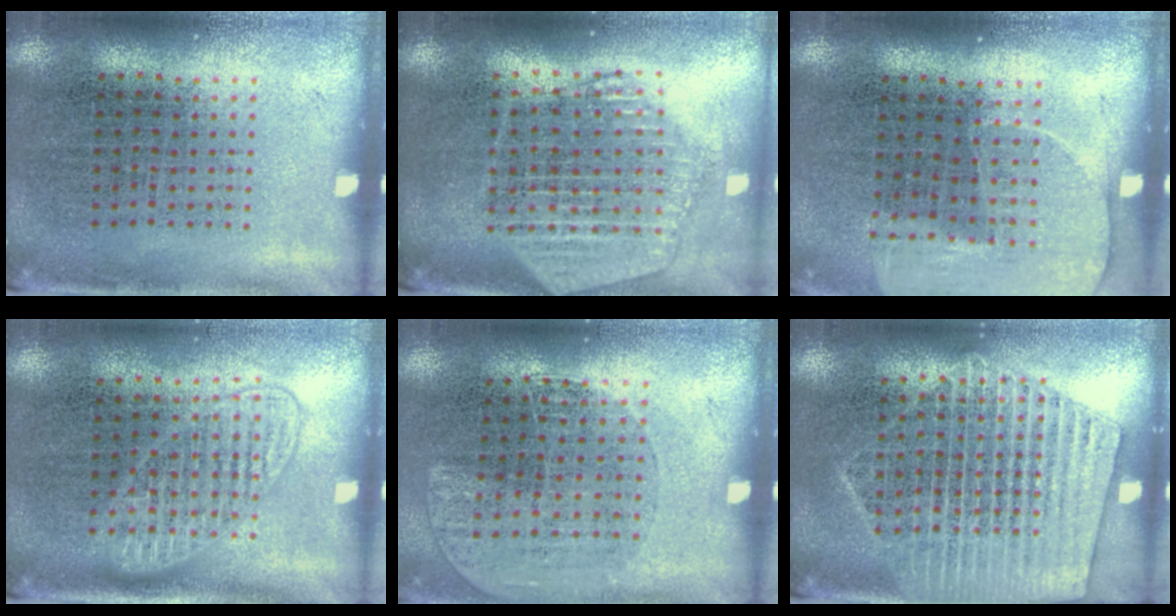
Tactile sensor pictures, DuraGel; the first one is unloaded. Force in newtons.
{"total": 2.3, "press": 2.1, "slide": 1.1}
{"total": 1.3, "press": 1.3, "slide": 0.4}
{"total": 1.4, "press": 1.3, "slide": 0.4}
{"total": 1.2, "press": 0.9, "slide": 0.7}
{"total": 2.0, "press": 1.8, "slide": 0.9}